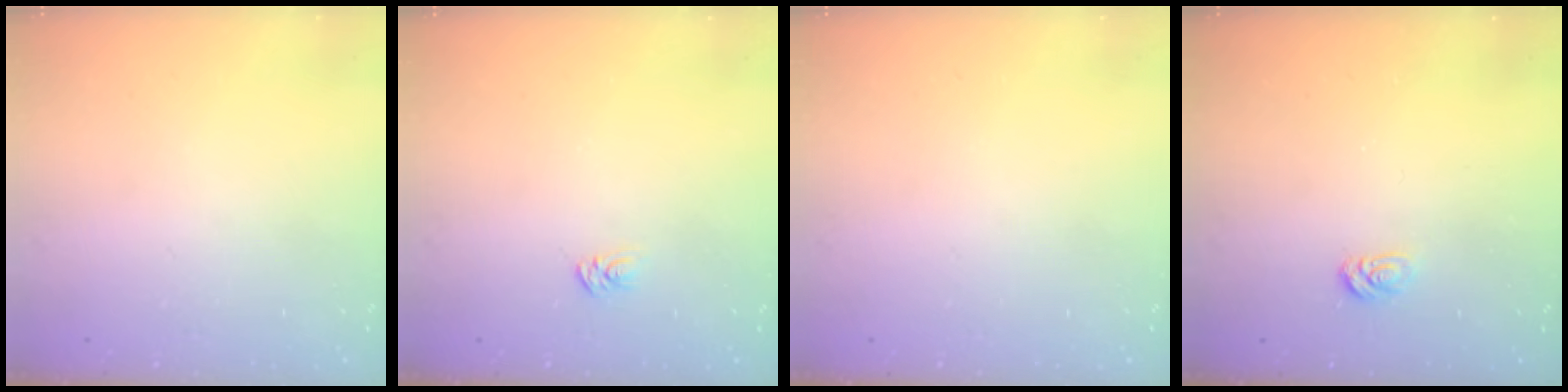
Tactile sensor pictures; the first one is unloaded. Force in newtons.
{"total": 2.6, "press": 2.6, "slide": 0.3}
{"total": 0.0}
{"total": 3.7, "press": 3.6, "slide": 0.4}